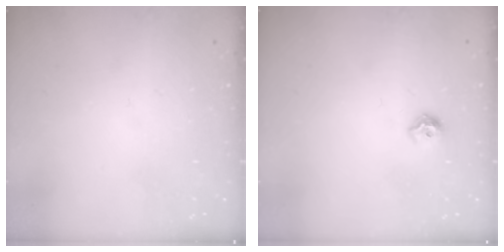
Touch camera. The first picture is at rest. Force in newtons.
{"total": 6.9, "press": 6.8, "slide": 0.9}